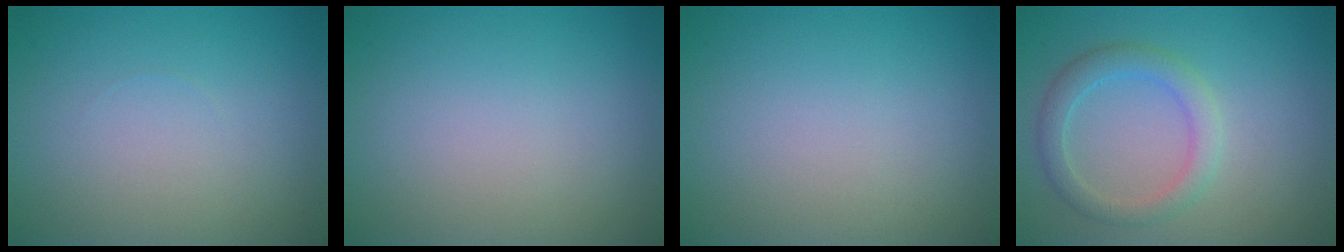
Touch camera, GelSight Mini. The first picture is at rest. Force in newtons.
{"total": 0.0}
{"total": 0.0}
{"total": 2.8, "press": 2.8, "slide": 0.1}